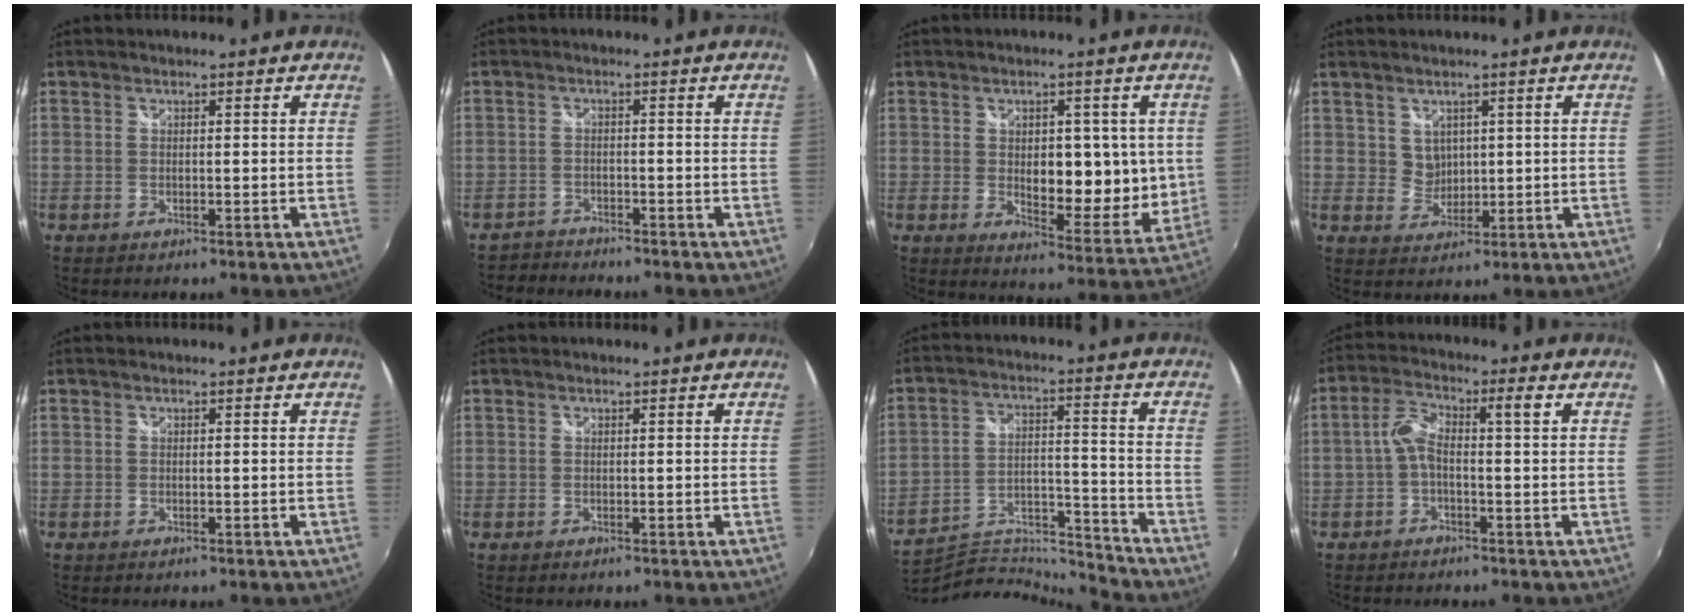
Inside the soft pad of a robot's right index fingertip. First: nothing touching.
{"total": 3.1, "force": [-3.0, 0.6, -0.4], "torque": [-0.005, -0.002, -0.061]}
{"total": 12.6, "force": [1.2, 7.0, 10.4], "torque": [-0.128, -0.017, 0.025]}
{"total": 3.2, "force": [1.6, 2.7, 0.6], "torque": [-0.005, 0.002, 0.035]}
{"total": 0.0}
{"total": 0.0}
{"total": 13.8, "force": [-13.7, 0.1, 1.2], "torque": [-0.029, 0.021, -0.242]}
{"total": 4.8, "force": [-0.5, 0.9, 4.7], "torque": [-0.098, 0.014, -0.011]}